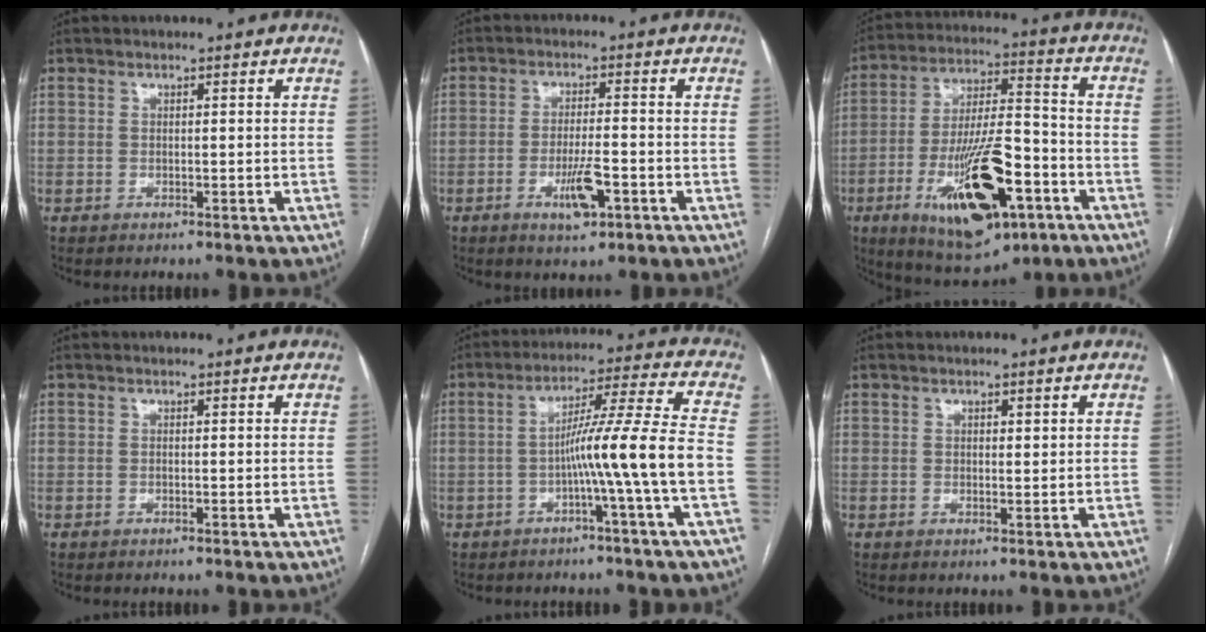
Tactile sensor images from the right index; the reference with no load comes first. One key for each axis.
{"total": 5.7, "fx": -2.5, "fy": 1.2, "fz": 5.0, "tx": -0.092, "ty": -0.004, "tz": -0.039}
{"total": 19.6, "fx": -7.9, "fy": 6.0, "fz": 16.9, "tx": -0.311, "ty": -0.009, "tz": -0.120}
{"total": 0.0}
{"total": 10.6, "fx": -3.0, "fy": -2.4, "fz": 9.9, "tx": -0.162, "ty": 0.017, "tz": -0.050}
{"total": 1.0, "fx": 0.5, "fy": 0.6, "fz": 0.7, "tx": -0.008, "ty": -0.002, "tz": 0.006}